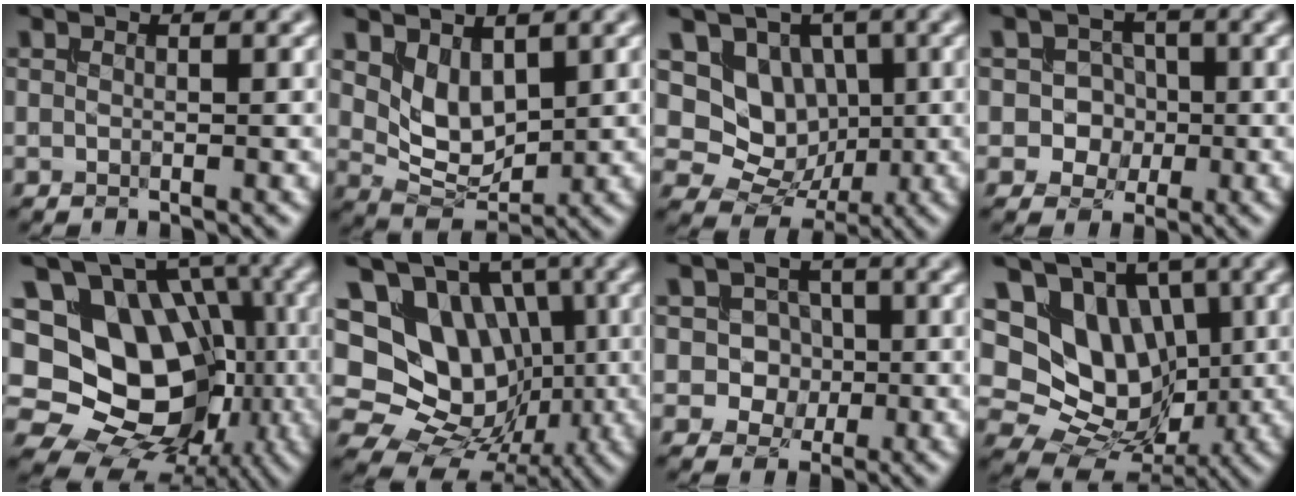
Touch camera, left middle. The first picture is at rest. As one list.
[{"total": 3.8, "force": [1.5, 2.3, 2.6], "torque": [-0.056, -0.012, 0.031]}, {"total": 5.8, "force": [1.2, 4.9, 2.9], "torque": [-0.042, -0.010, 0.004]}, {"total": 3.6, "force": [-0.6, 3.2, 1.4], "torque": [-0.002, 0.007, -0.029]}, {"total": 15.8, "force": [0.5, 12.7, 9.4], "torque": [-0.148, 0.013, 0.015]}, {"total": 14.7, "force": [2.4, 12.4, 7.6], "torque": [-0.157, 0.038, 0.023]}, {"total": 3.8, "force": [-0.2, 3.4, 1.6], "torque": [-0.008, 0.009, -0.021]}, {"total": 10.8, "force": [2.6, 8.5, 6.1], "torque": [-0.111, 0.025, 0.027]}]